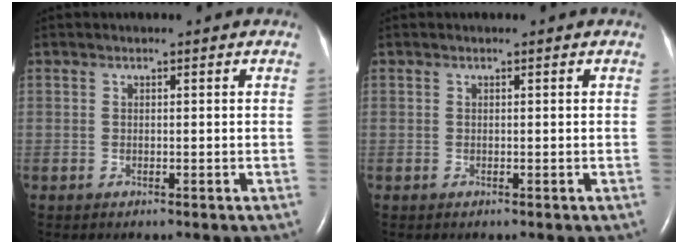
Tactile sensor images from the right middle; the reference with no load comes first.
{"total": 0.0}